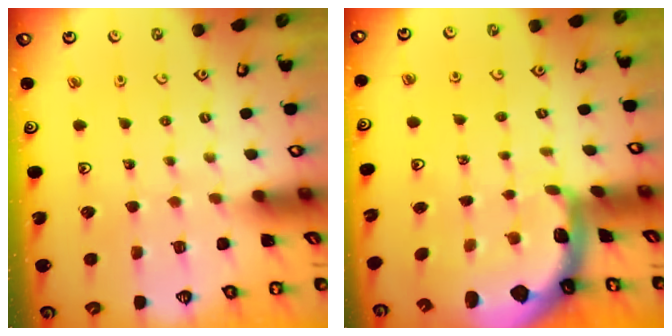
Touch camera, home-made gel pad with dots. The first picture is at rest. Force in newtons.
{"total": 1.8, "press": 1.7, "slide": 0.4}